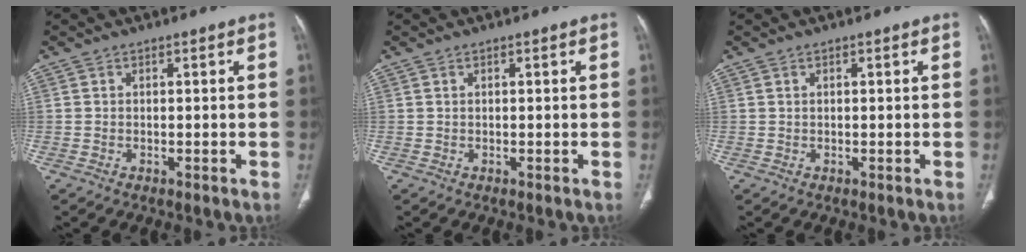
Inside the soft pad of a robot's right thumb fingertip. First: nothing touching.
{"total": 0.0}
{"total": 0.0}